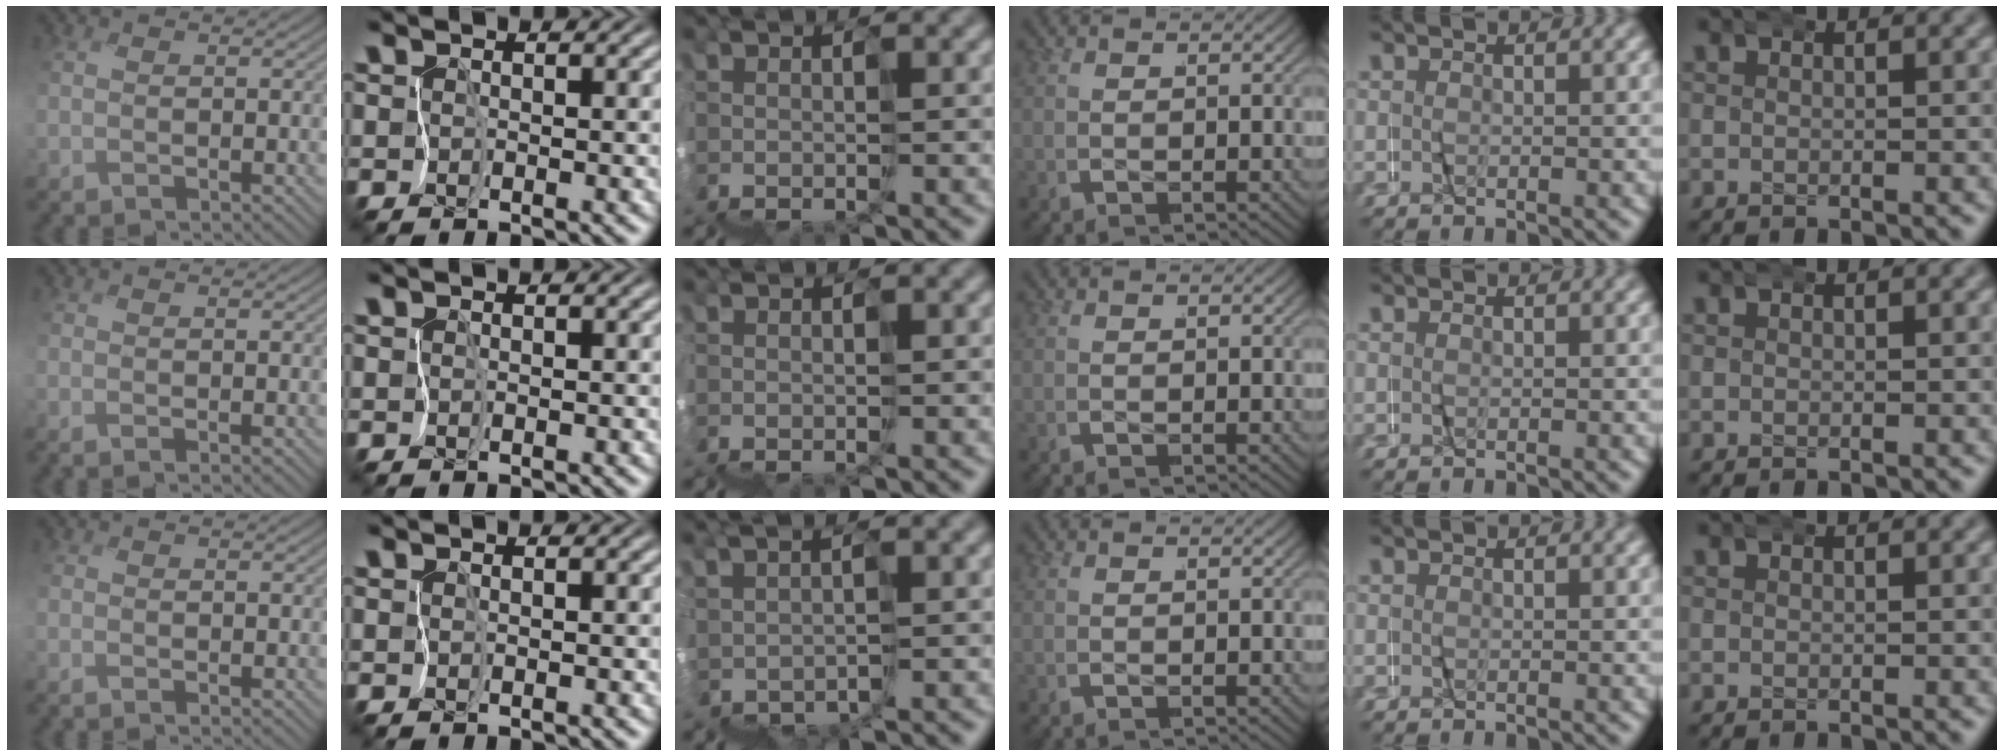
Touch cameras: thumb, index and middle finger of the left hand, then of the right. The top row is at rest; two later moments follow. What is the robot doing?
{"motion": "wrap", "object": "netting"}